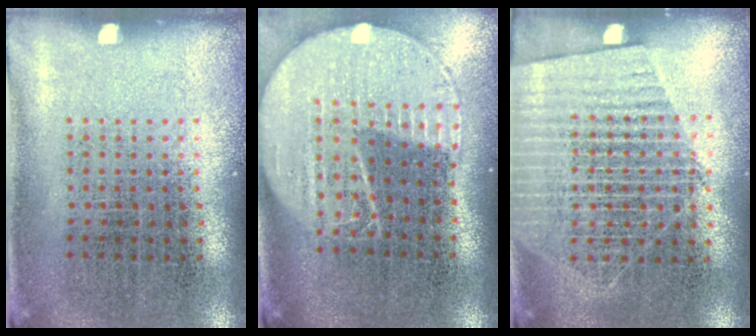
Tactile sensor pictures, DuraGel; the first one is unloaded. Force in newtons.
{"total": 2.1, "press": 1.8, "slide": 1.0}
{"total": 1.7, "press": 1.5, "slide": 0.8}